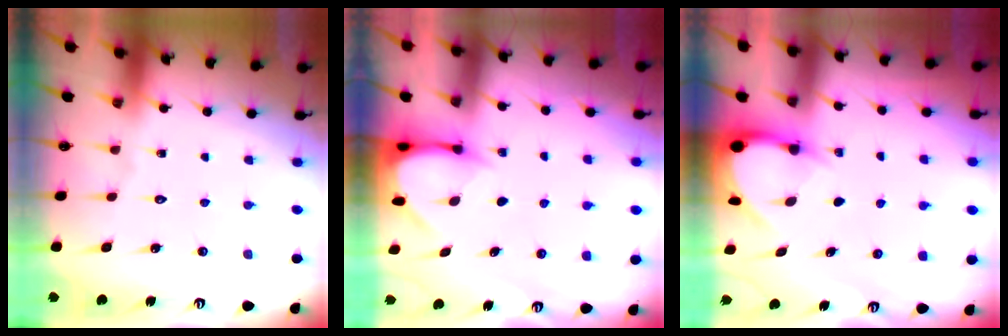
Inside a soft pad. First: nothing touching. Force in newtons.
{"total": 3.6, "press": 3.6, "slide": 0.2}
{"total": 3.4, "press": 3.4, "slide": 0.2}